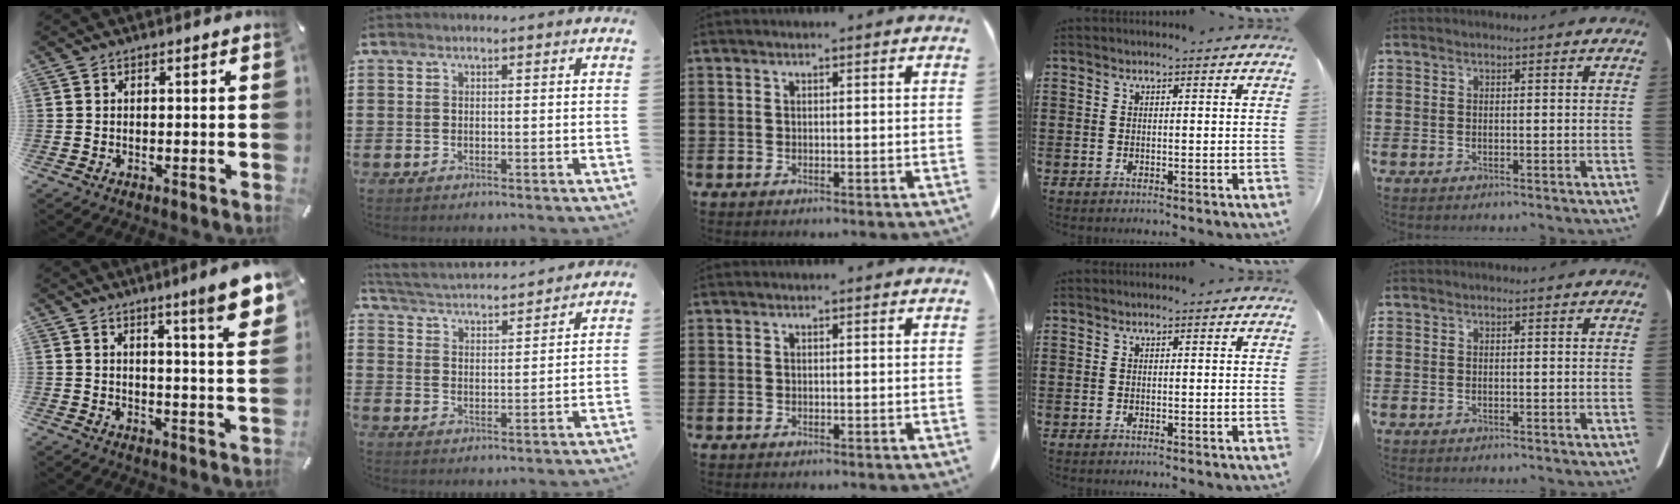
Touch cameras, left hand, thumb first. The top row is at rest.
{"thumb": {"total": 10.2, "force": [6.8, 1.0, 7.5], "torque": [-0.108, -0.043, 0.109]}, "index": {"total": 3.2, "force": [3.2, -0.1, 0.3], "torque": [-0.027, -0.028, 0.048]}}